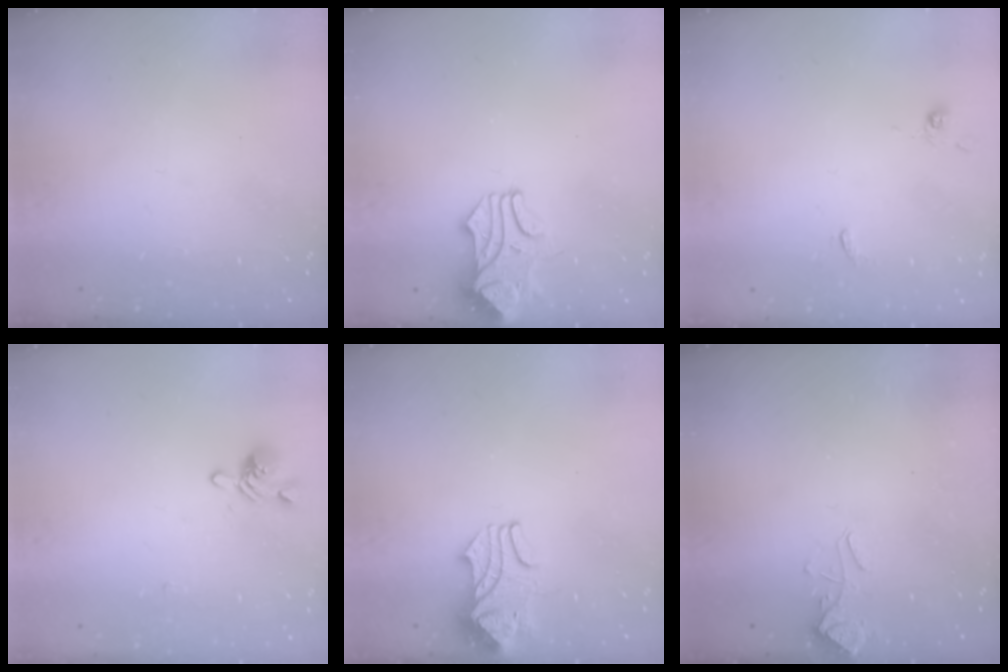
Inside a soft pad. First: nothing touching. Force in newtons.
{"total": 0.5, "press": 0.5, "slide": 0.1}
{"total": 1.1, "press": 1.1, "slide": 0.4}
{"total": 1.3, "press": 0.9, "slide": 1.0}
{"total": 2.1, "press": 2.0, "slide": 0.7}
{"total": 2.5, "press": 2.5, "slide": 0.4}